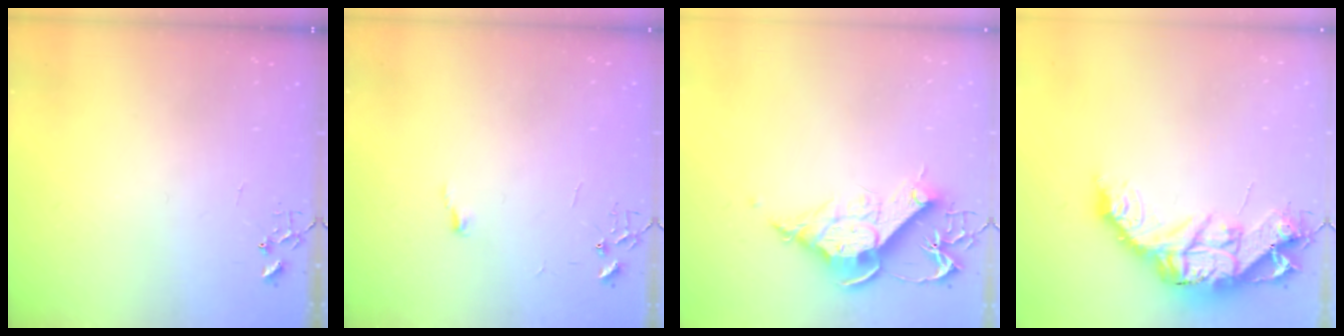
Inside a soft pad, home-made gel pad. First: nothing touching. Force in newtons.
{"total": 3.5, "press": 3.5, "slide": 0.4}
{"total": 13.2, "press": 13.1, "slide": 1.6}
{"total": 16.2, "press": 16.2, "slide": 1.5}